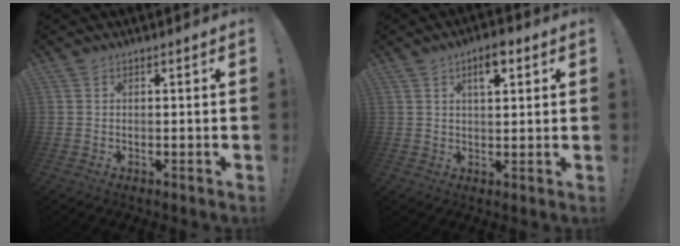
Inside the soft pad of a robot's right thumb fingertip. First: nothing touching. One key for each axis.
{"total": 5.6, "fx": 2.6, "fy": 2.4, "fz": 4.4, "tx": -0.054, "ty": -0.008, "tz": 0.037}